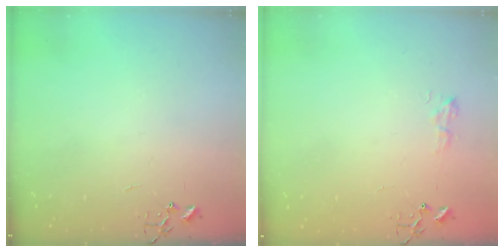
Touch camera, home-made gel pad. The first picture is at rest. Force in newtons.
{"total": 6.8, "press": 6.8, "slide": 0.7}